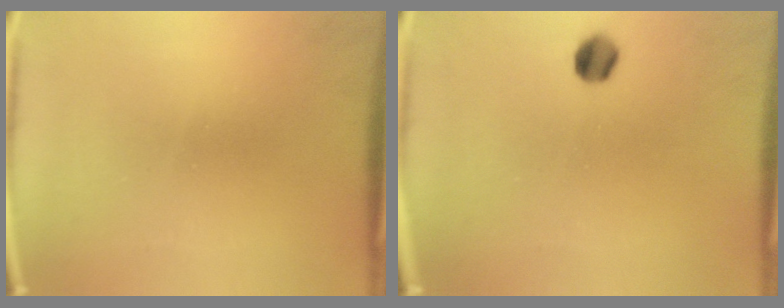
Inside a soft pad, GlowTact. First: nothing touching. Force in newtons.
{"total": 3.8}